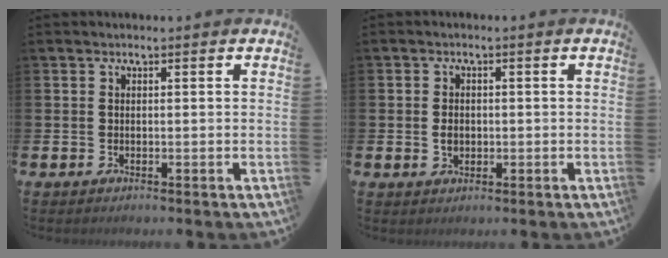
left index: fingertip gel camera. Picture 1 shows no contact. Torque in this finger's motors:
{"motor_torque": [0.17, -0.02, -0.06, -0.05]}